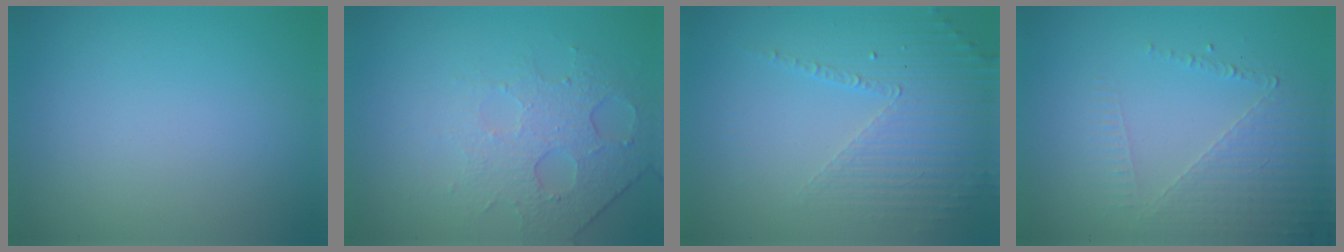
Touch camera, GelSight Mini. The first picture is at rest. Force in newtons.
{"total": 4.6, "press": 3.0, "slide": 3.4}
{"total": 5.2, "press": 3.1, "slide": 4.1}
{"total": 5.0, "press": 2.9, "slide": 4.1}